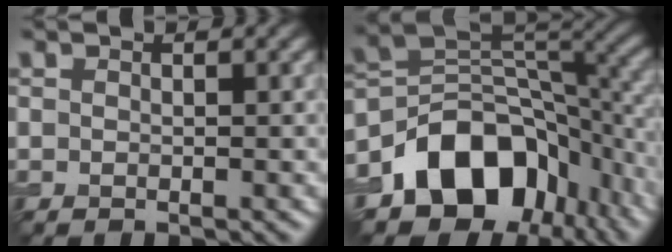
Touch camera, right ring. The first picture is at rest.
{"total": 12.1, "force": [-6.0, 8.2, 6.7], "torque": [-0.098, 0.002, -0.109]}